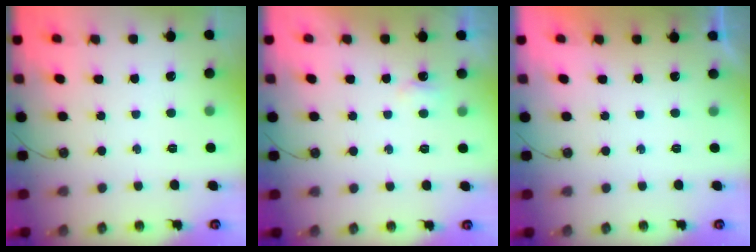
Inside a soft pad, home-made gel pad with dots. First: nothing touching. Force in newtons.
{"total": 2.7, "press": 2.6, "slide": 0.5}
{"total": 0.0}